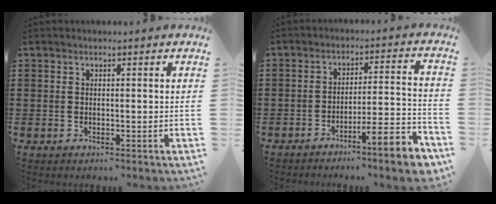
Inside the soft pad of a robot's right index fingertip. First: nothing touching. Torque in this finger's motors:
{"motor_torque": [0.44, -0.41, 0.17, 0.00]}